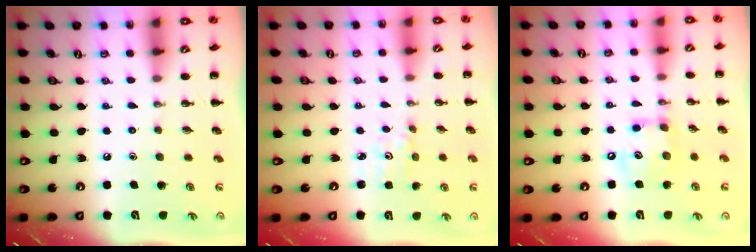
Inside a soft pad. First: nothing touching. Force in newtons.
{"total": 1.6, "press": 1.6, "slide": 0.2}
{"total": 10.7, "press": 10.7, "slide": 1.1}